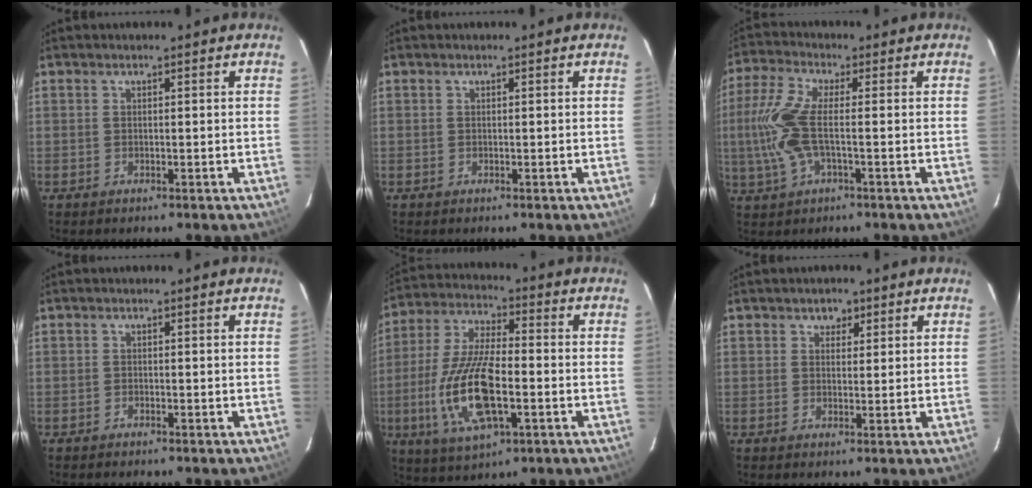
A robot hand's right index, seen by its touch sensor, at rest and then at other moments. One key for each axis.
{"total": 0.0}
{"total": 9.8, "fx": -1.2, "fy": 3.1, "fz": 9.2, "tx": -0.213, "ty": 0.002, "tz": -0.024}
{"total": 0.8, "fx": -0.7, "fy": 0.2, "fz": 0.0, "tx": -0.001, "ty": 0.001, "tz": -0.013}
{"total": 16.3, "fx": -4.0, "fy": 6.0, "fz": 14.6, "tx": -0.312, "ty": -0.008, "tz": -0.075}
{"total": 2.2, "fx": 1.2, "fy": 1.7, "fz": 0.6, "tx": -0.002, "ty": 0.006, "tz": 0.018}